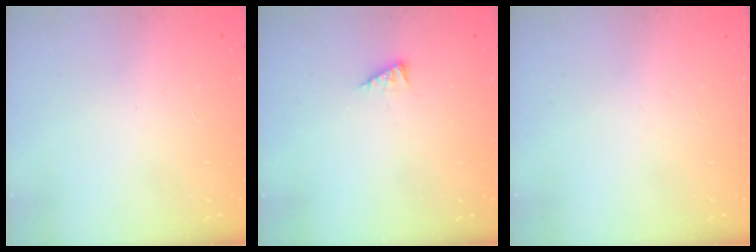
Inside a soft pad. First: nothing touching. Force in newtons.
{"total": 2.2, "press": 2.2, "slide": 0.3}
{"total": 0.0}